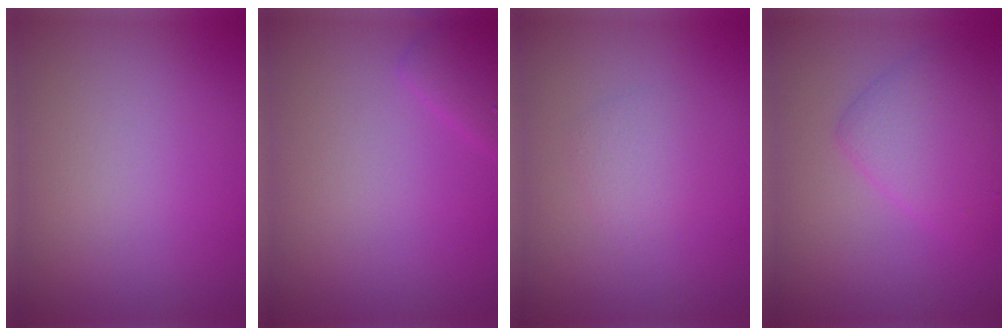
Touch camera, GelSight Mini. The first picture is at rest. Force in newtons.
{"total": 1.6, "press": 1.6, "slide": 0.1}
{"total": 1.5, "press": 1.5, "slide": 0.0}
{"total": 3.6, "press": 3.6, "slide": 0.2}